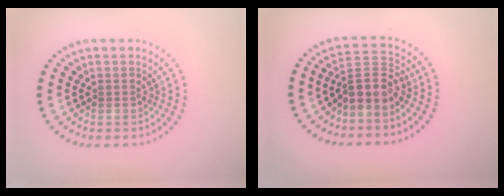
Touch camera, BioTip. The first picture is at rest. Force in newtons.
{"total": 3.4, "press": 2.8, "slide": 2.0}